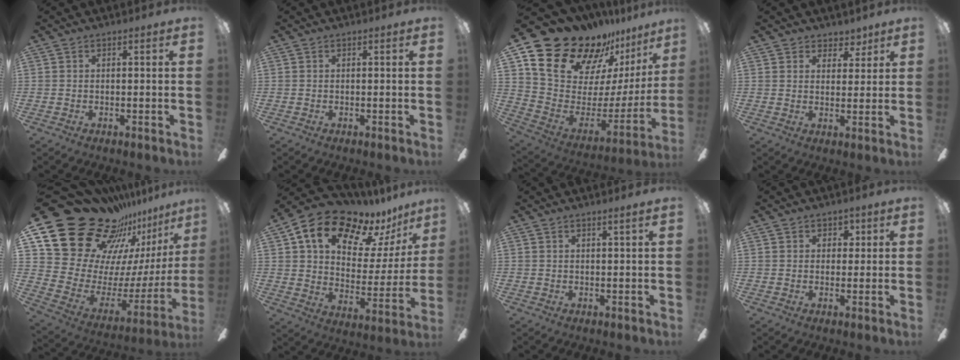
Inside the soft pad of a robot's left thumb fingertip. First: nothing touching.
{"total": 0.0}
{"total": 23.3, "force": [18.6, 11.4, 8.2], "torque": [-0.145, -0.136, 0.351]}
{"total": 4.7, "force": [3.6, 3.1, 0.3], "torque": [0.004, -0.017, 0.064]}
{"total": 26.2, "force": [19.9, 14.1, 9.6], "torque": [-0.151, -0.169, 0.398]}
{"total": 17.2, "force": [12.6, 8.6, 7.9], "torque": [-0.138, -0.086, 0.218]}
{"total": 1.4, "force": [1.1, -0.3, 0.7], "torque": [-0.014, -0.003, 0.021]}
{"total": 2.6, "force": [1.2, 2.3, 0.6], "torque": [0.000, 0.002, 0.018]}